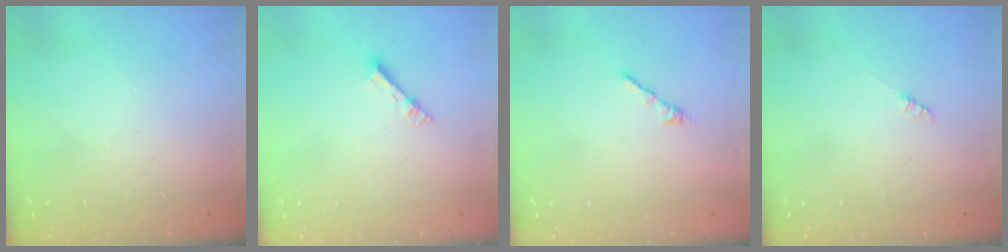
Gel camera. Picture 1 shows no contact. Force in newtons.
{"total": 3.4, "press": 3.4, "slide": 0.3}
{"total": 0.6, "press": 0.4, "slide": 0.4}
{"total": 1.4, "press": 1.4, "slide": 0.2}